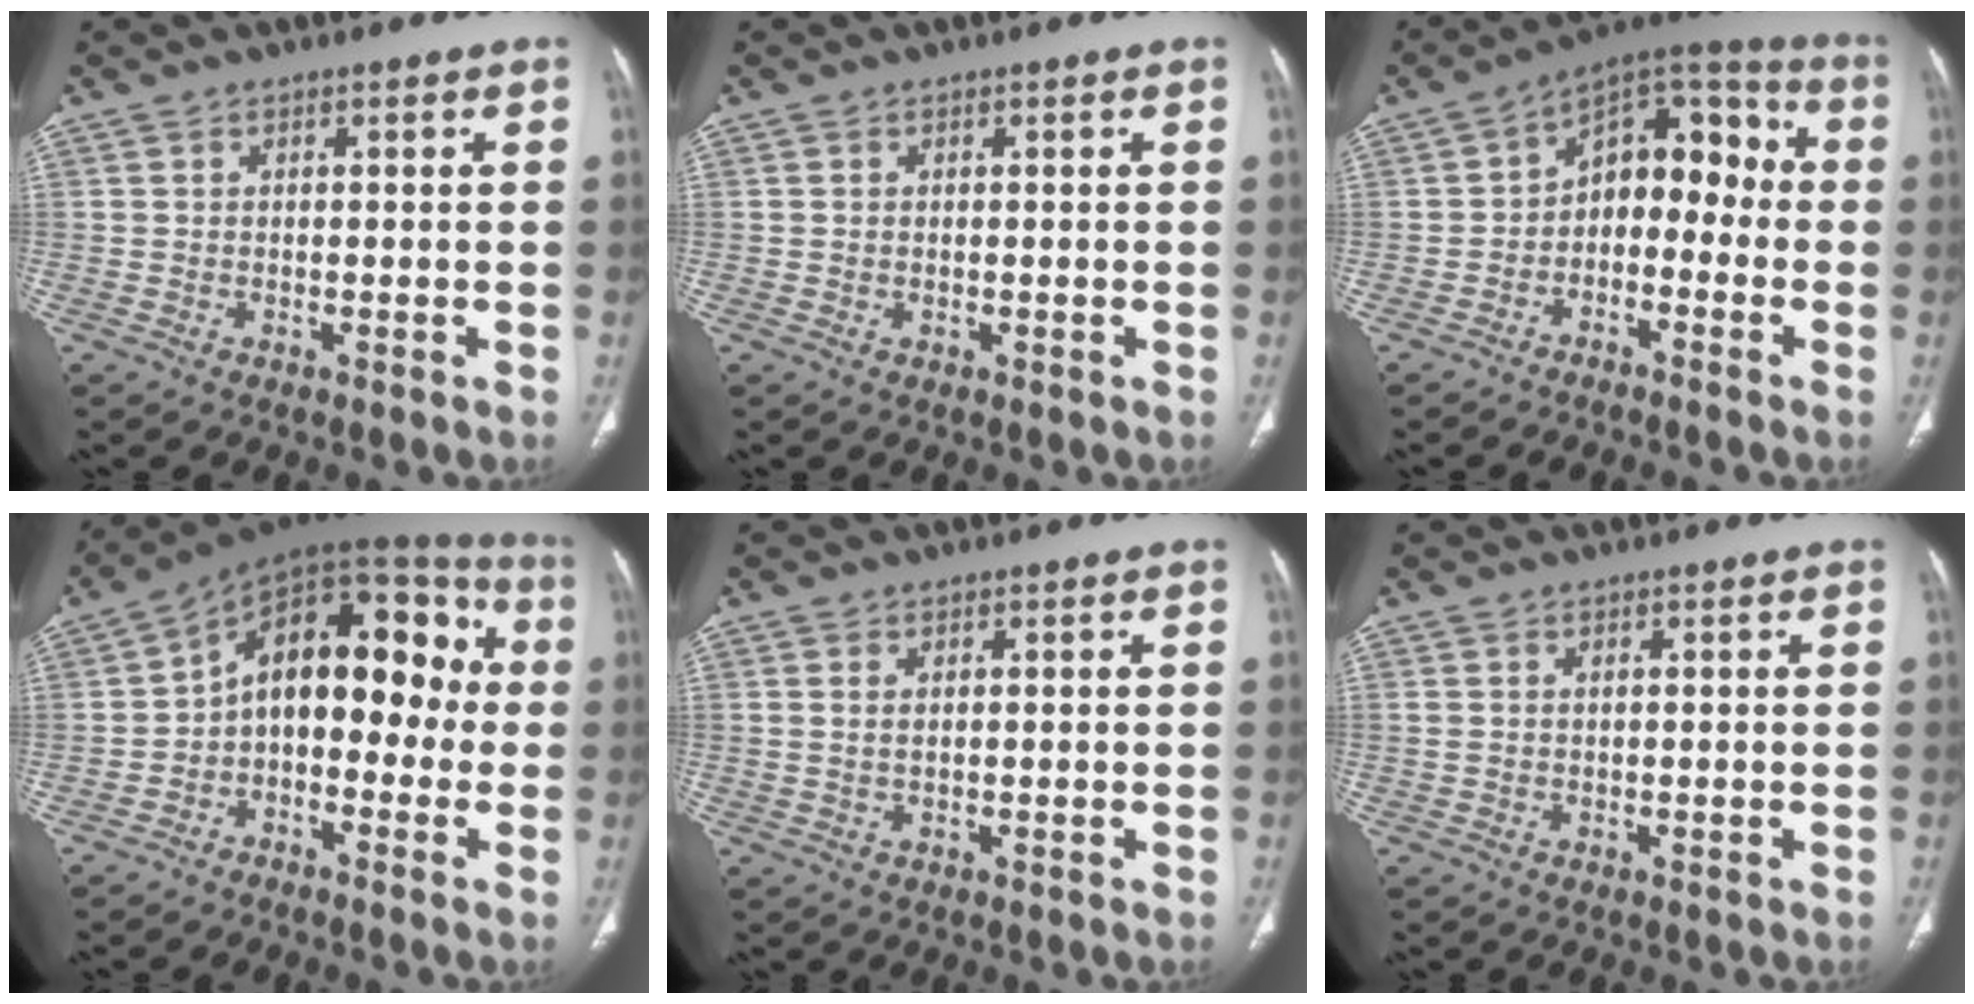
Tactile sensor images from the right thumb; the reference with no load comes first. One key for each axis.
{"total": 0.0}
{"total": 11.8, "fx": -1.8, "fy": 7.9, "fz": 8.5, "tx": -0.079, "ty": 0.058, "tz": -0.046}
{"total": 16.8, "fx": -0.6, "fy": 10.1, "fz": 13.5, "tx": -0.146, "ty": 0.061, "tz": -0.027}
{"total": 1.5, "fx": 0.5, "fy": 0.7, "fz": 1.3, "tx": -0.032, "ty": 0.001, "tz": 0.016}
{"total": 0.7, "fx": 0.3, "fy": 0.3, "fz": 0.6, "tx": -0.020, "ty": 0.010, "tz": 0.011}